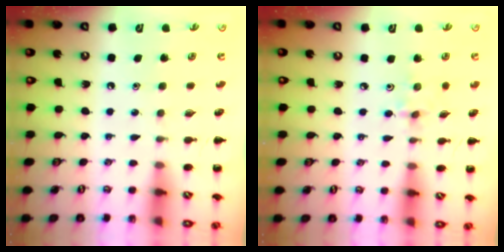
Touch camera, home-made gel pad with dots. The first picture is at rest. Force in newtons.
{"total": 2.9, "press": 2.7, "slide": 0.9}